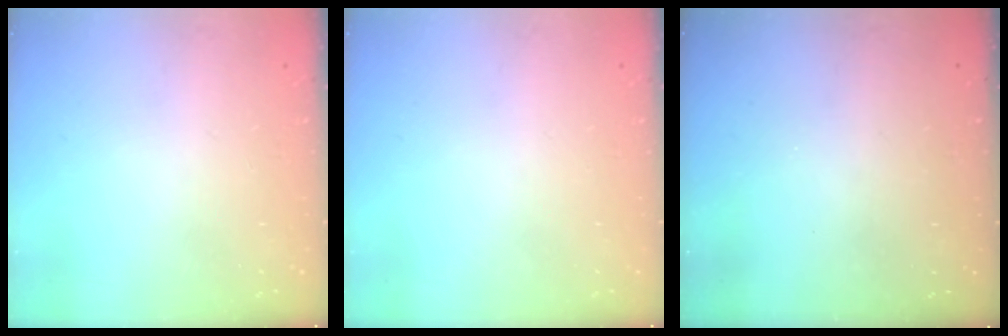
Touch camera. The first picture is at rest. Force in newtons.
{"total": 0.0}
{"total": 3.2, "press": 3.2, "slide": 0.1}